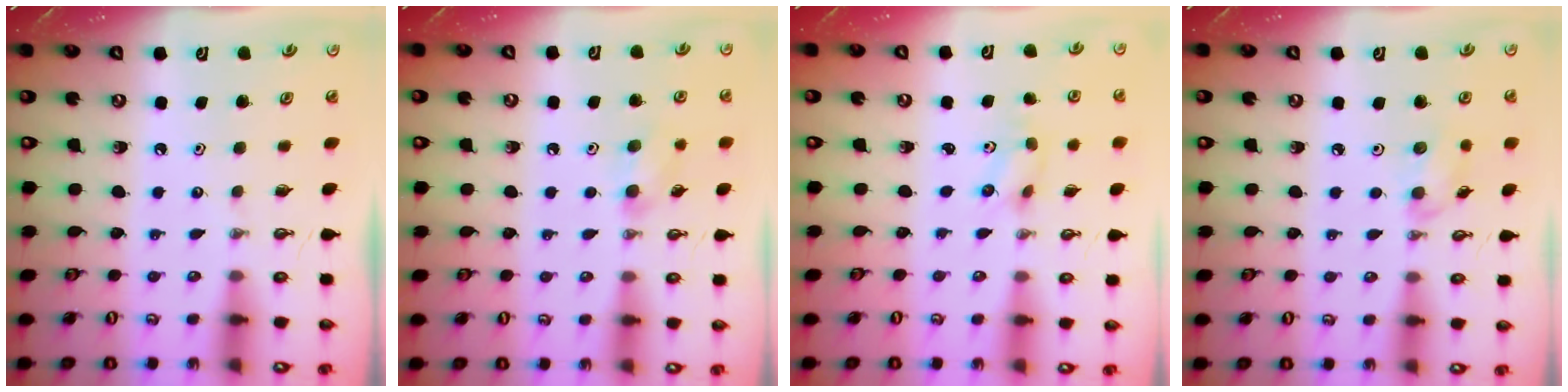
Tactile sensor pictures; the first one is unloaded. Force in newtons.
{"total": 7.5, "press": 7.4, "slide": 1.2}
{"total": 3.4, "press": 3.2, "slide": 1.1}
{"total": 5.4, "press": 5.2, "slide": 1.5}